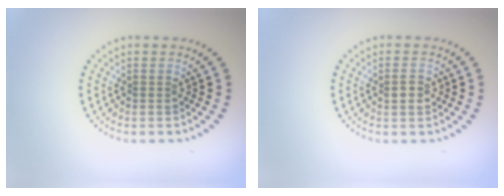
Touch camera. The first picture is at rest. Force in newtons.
{"total": 1.4, "press": 1.4, "slide": 0.1}